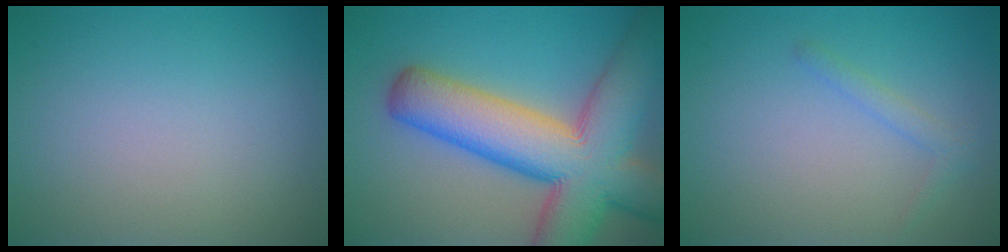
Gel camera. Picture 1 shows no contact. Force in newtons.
{"total": 13.5, "press": 13.5, "slide": 0.6}
{"total": 1.2, "press": 1.2, "slide": 0.1}